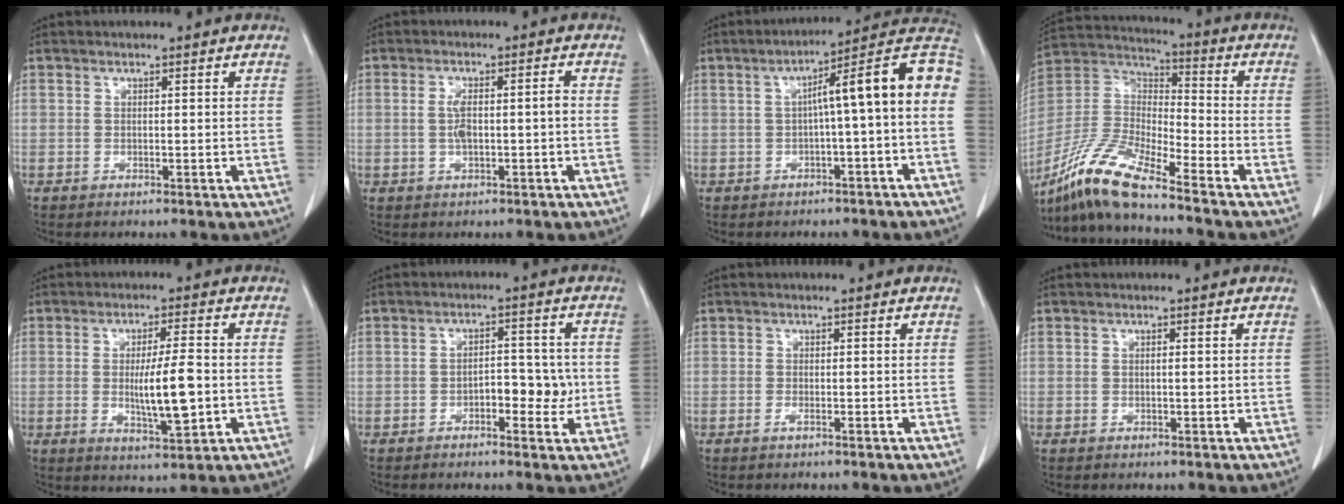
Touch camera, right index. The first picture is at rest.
{"total": 4.1, "force": [-0.4, 0.9, 4.0], "torque": [-0.085, 0.008, -0.005]}
{"total": 12.5, "force": [0.3, 0.5, 12.5], "torque": [-0.172, 0.047, -0.003]}
{"total": 13.0, "force": [-10.8, 0.8, 7.2], "torque": [-0.160, -0.004, -0.209]}
{"total": 8.1, "force": [-0.8, 1.1, 7.9], "torque": [-0.134, -0.011, -0.010]}
{"total": 5.0, "force": [-1.1, 2.5, 4.2], "torque": [-0.052, 0.013, -0.014]}
{"total": 0.6, "force": [-0.4, 0.0, 0.4], "torque": [-0.009, -0.001, -0.008]}
{"total": 0.0}